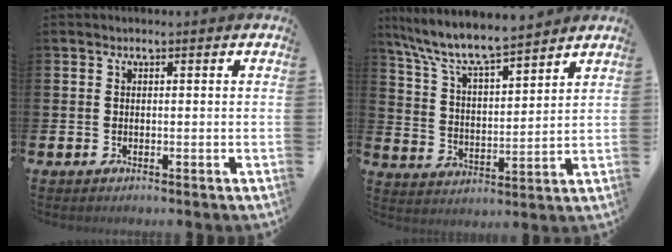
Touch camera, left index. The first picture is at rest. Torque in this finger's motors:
{"motor_torque": [-0.01, -0.31, 0.98, 0.21]}